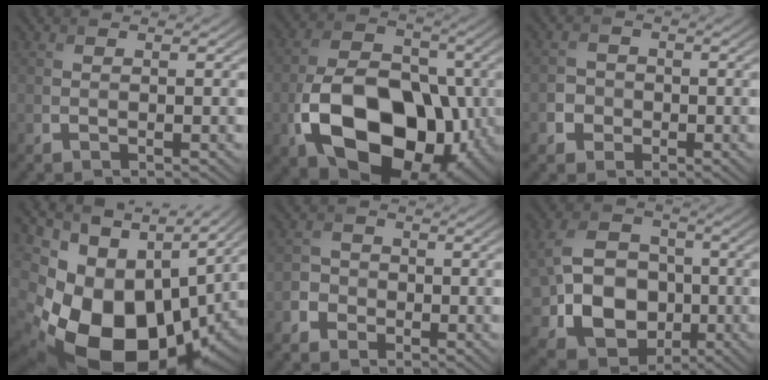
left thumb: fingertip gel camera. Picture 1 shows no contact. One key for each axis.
{"total": 16.1, "fx": -5.3, "fy": 10.7, "fz": 10.7, "tx": -0.190, "ty": -0.033, "tz": -0.096}
{"total": 2.7, "fx": -1.1, "fy": 2.4, "fz": 0.3, "tx": -0.001, "ty": -0.005, "tz": -0.026}
{"total": 18.3, "fx": -1.8, "fy": 12.9, "fz": 12.9, "tx": -0.245, "ty": -0.039, "tz": 0.005}
{"total": 2.9, "fx": -1.7, "fy": 2.3, "fz": 0.5, "tx": -0.005, "ty": -0.001, "tz": -0.036}
{"total": 12.5, "fx": -2.6, "fy": 9.8, "fz": 7.4, "tx": -0.177, "ty": -0.015, "tz": -0.055}